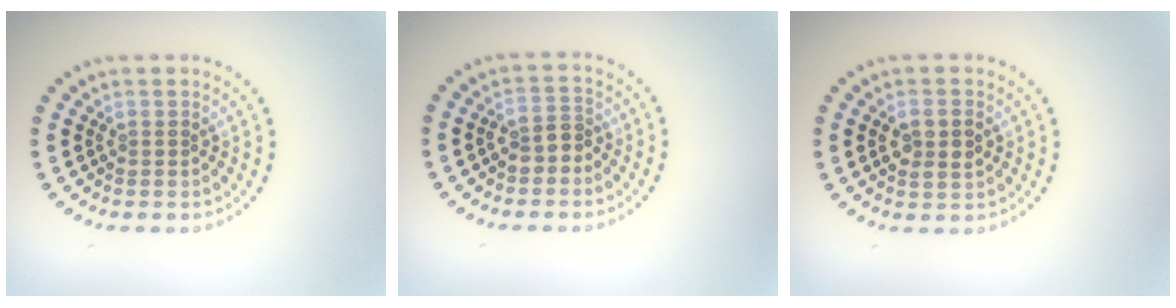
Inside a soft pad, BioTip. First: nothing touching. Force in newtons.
{"total": 2.1, "press": 2.0, "slide": 0.8}
{"total": 2.5, "press": 2.5, "slide": 0.2}